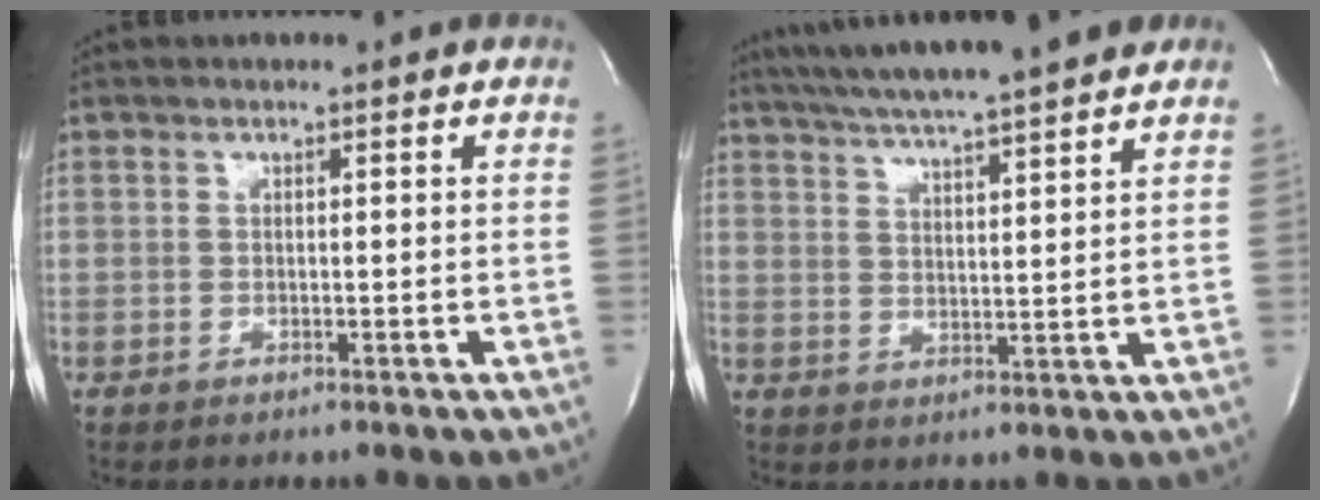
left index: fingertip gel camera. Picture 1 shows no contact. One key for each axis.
{"total": 16.7, "fx": 14.6, "fy": 0.2, "fz": 8.1, "tx": -0.143, "ty": 0.022, "tz": 0.213}